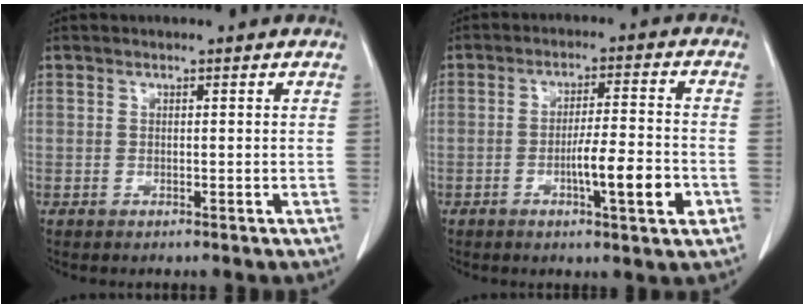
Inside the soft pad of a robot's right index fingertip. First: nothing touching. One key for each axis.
{"total": 9.0, "fx": -3.0, "fy": 1.2, "fz": 8.4, "tx": -0.133, "ty": 0.004, "tz": -0.045}